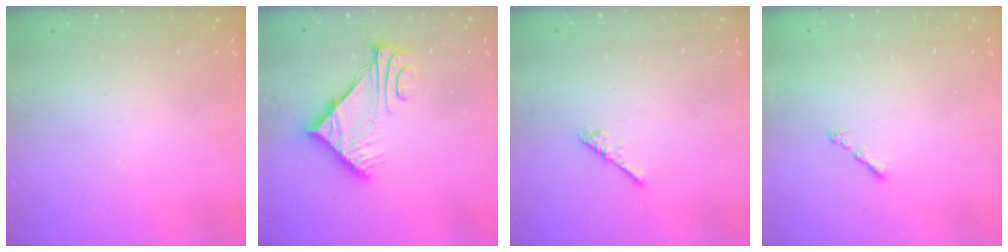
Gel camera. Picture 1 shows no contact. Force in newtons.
{"total": 9.1, "press": 9.0, "slide": 0.9}
{"total": 2.6, "press": 2.5, "slide": 0.5}
{"total": 0.9, "press": 0.8, "slide": 0.5}